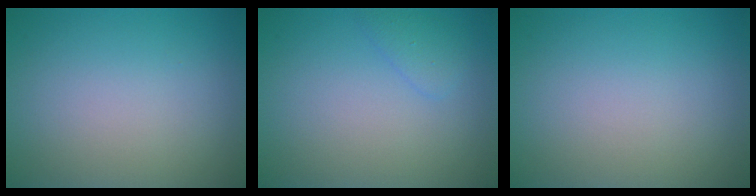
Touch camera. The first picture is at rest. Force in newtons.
{"total": 1.3, "press": 1.3, "slide": 0.0}
{"total": 0.0}